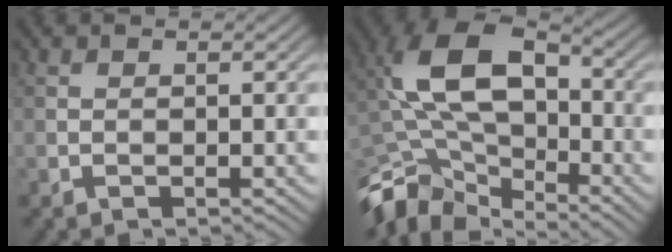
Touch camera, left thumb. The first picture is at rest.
{"total": 13.9, "force": [-5.0, 8.2, 10.0], "torque": [-0.212, 0.002, -0.106]}